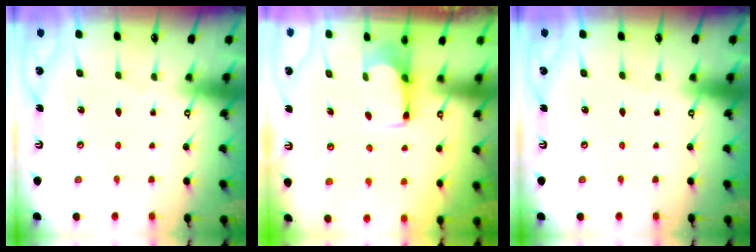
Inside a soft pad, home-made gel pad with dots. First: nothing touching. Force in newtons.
{"total": 2.7, "press": 2.6, "slide": 0.4}
{"total": 0.0}